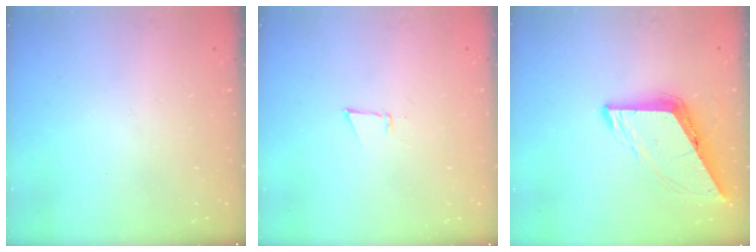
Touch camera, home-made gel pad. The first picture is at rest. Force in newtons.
{"total": 3.1, "press": 3.1, "slide": 0.6}
{"total": 8.9, "press": 8.9, "slide": 1.0}